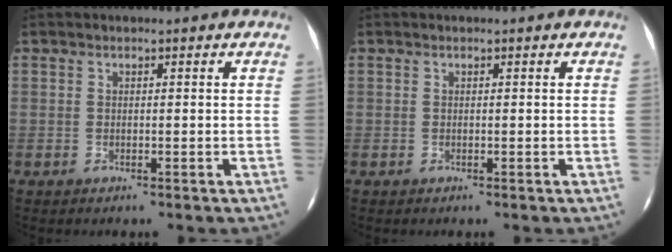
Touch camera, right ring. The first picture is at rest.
{"total": 0.0}